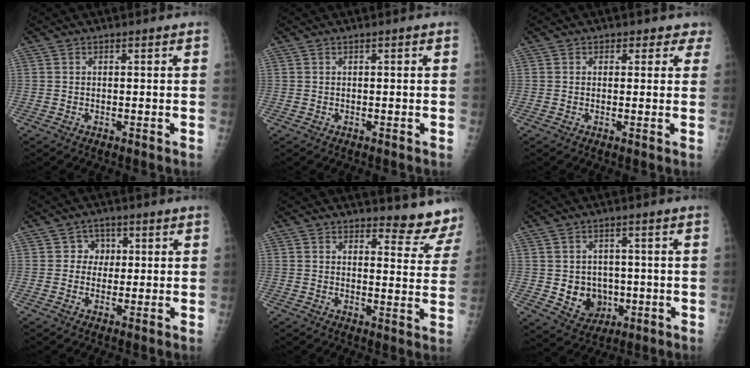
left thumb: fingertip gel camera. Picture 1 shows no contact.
{"total": 0.0}
{"total": 2.9, "force": [1.7, 2.3, 0.2], "torque": [0.031, -0.007, 0.004]}
{"total": 3.5, "force": [0.6, 3.3, 0.9], "torque": [0.020, 0.008, 0.001]}
{"total": 7.7, "force": [7.5, 1.7, 0.2], "torque": [0.024, -0.082, 0.071]}
{"total": 7.6, "force": [-1.0, 6.6, 3.7], "torque": [-0.022, 0.002, -0.001]}